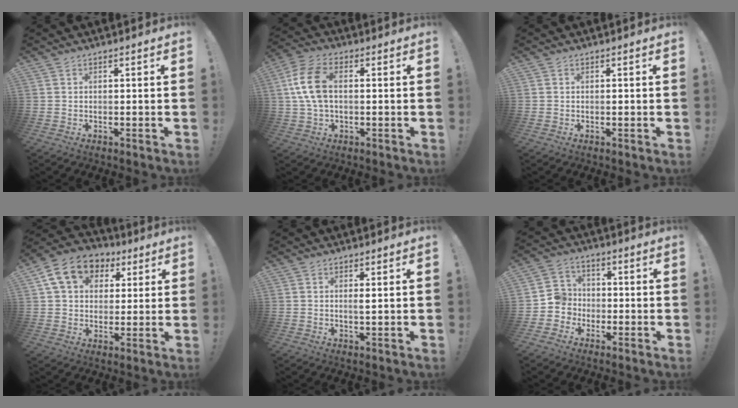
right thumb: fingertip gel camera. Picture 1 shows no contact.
{"total": 10.9, "force": [1.3, 6.4, 8.7], "torque": [-0.171, 0.005, 0.028]}
{"total": 0.0}
{"total": 14.1, "force": [5.7, 10.8, 7.0], "torque": [-0.109, -0.011, 0.111]}
{"total": 1.5, "force": [0.4, 0.1, 1.4], "torque": [-0.021, -0.003, 0.003]}
{"total": 6.5, "force": [-3.1, 5.7, 1.0], "torque": [-0.018, 0.031, -0.056]}